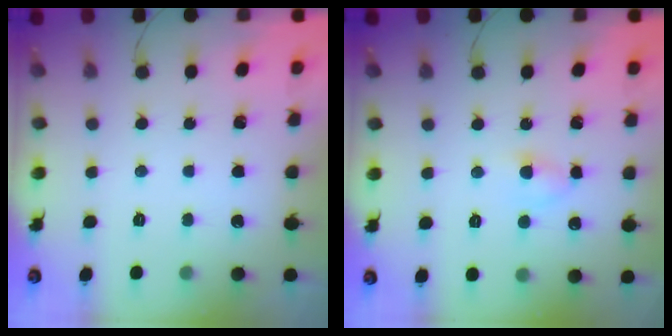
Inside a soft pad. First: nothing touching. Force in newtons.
{"total": 3.5, "press": 3.3, "slide": 1.3}